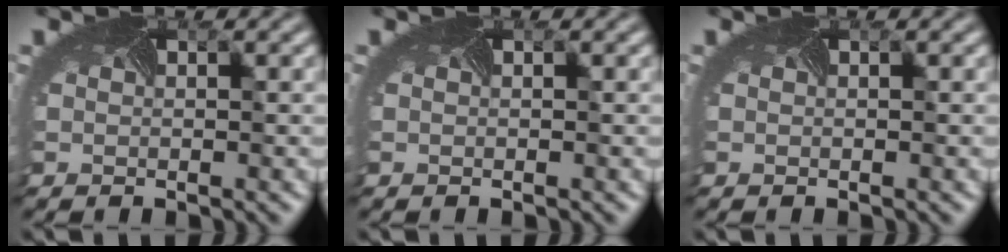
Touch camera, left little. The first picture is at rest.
{"total": 0.0}
{"total": 0.0}